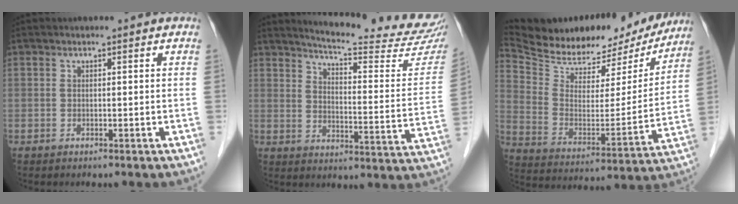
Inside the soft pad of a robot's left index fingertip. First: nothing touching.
{"total": 20.6, "force": [19.5, 0.1, 6.7], "torque": [-0.096, -0.102, 0.233]}
{"total": 26.3, "force": [23.4, 7.6, 9.2], "torque": [-0.172, -0.016, 0.335]}